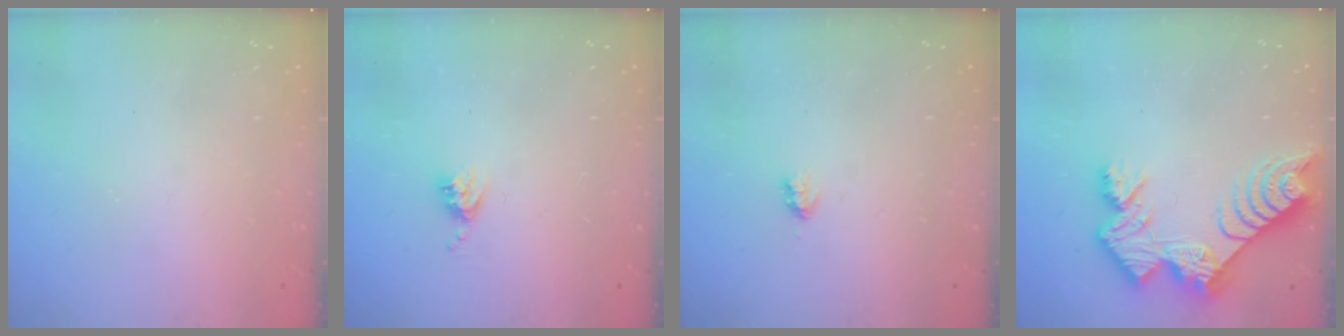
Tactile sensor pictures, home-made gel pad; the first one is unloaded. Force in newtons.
{"total": 4.8, "press": 4.8, "slide": 0.4}
{"total": 1.9, "press": 1.8, "slide": 0.4}
{"total": 13.8, "press": 13.8, "slide": 1.1}